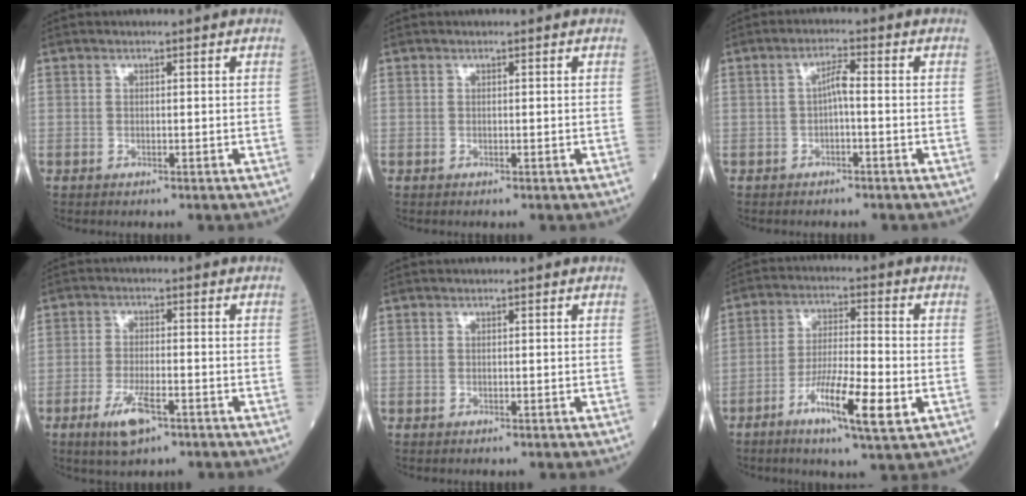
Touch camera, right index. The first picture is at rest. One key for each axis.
{"total": 0.0}
{"total": 2.6, "fx": -0.4, "fy": 0.4, "fz": 2.5, "tx": -0.043, "ty": 0.008, "tz": -0.008}
{"total": 5.7, "fx": -3.1, "fy": 1.5, "fz": 4.6, "tx": -0.092, "ty": -0.007, "tz": -0.052}
{"total": 0.0}
{"total": 10.5, "fx": -4.3, "fy": 1.1, "fz": 9.5, "tx": -0.170, "ty": -0.010, "tz": -0.074}